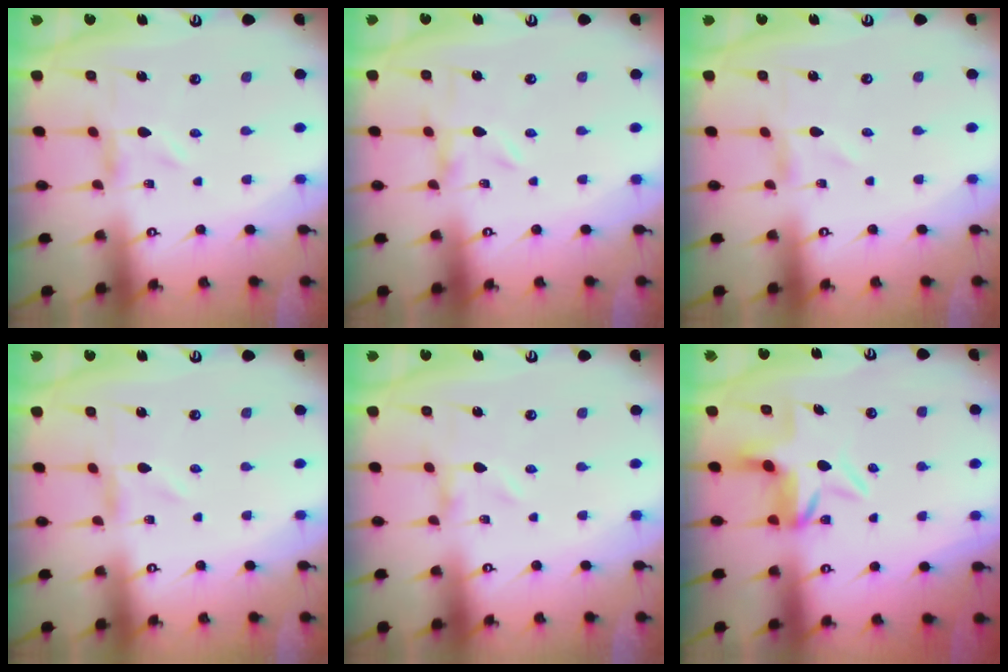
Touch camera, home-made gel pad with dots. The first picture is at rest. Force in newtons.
{"total": 0.0}
{"total": 0.0}
{"total": 0.6, "press": 0.6, "slide": 0.1}
{"total": 0.0}
{"total": 6.5, "press": 6.2, "slide": 2.0}